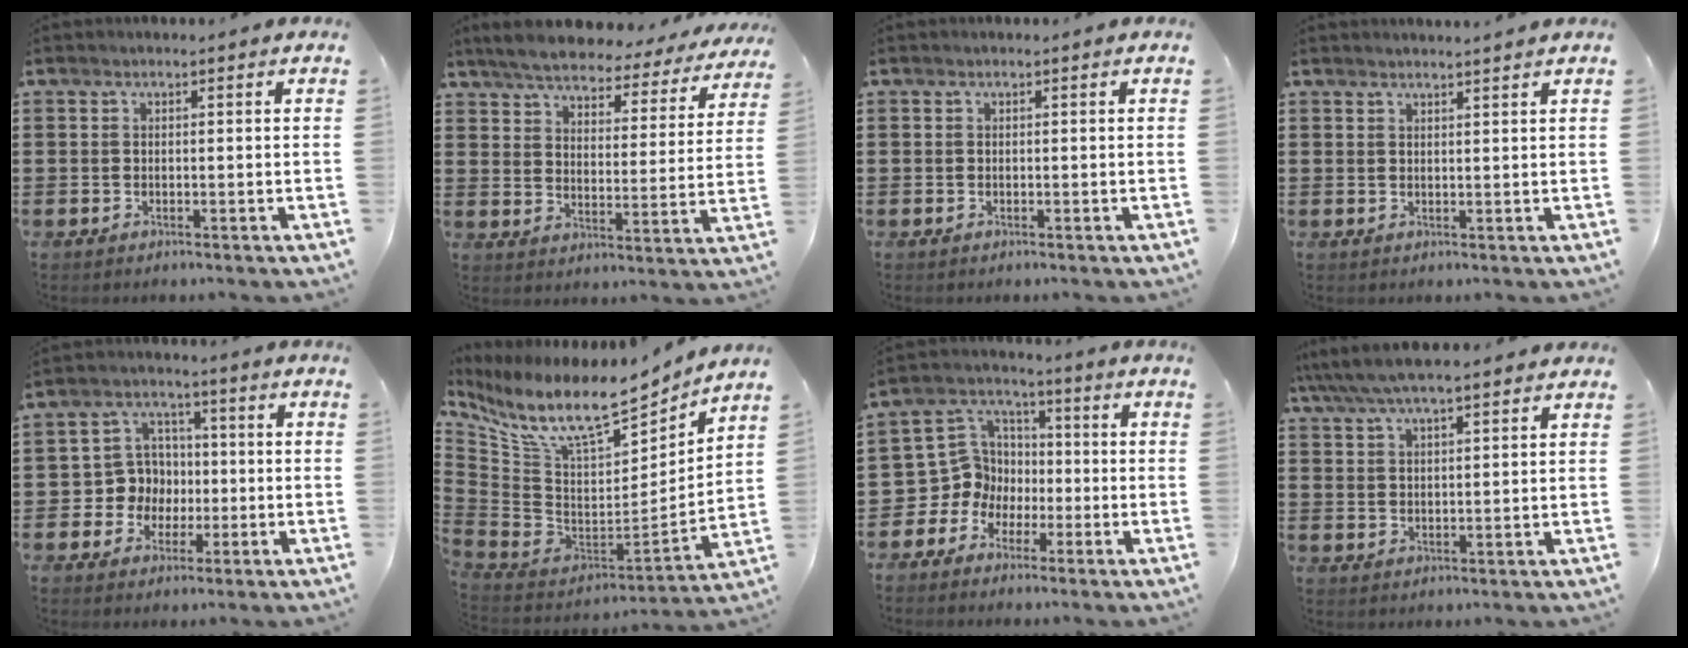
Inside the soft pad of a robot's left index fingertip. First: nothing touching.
{"total": 5.3, "force": [5.1, 0.6, 1.1], "torque": [-0.050, -0.034, 0.086]}
{"total": 0.0}
{"total": 1.6, "force": [1.5, -0.4, 0.3], "torque": [-0.007, -0.001, 0.030]}
{"total": 6.4, "force": [-0.4, 6.2, 1.5], "torque": [-0.052, 0.018, -0.005]}
{"total": 11.3, "force": [7.8, 3.1, 7.5], "torque": [-0.169, -0.064, 0.133]}
{"total": 8.0, "force": [-1.4, 7.7, 1.7], "torque": [-0.086, -0.001, -0.030]}
{"total": 5.8, "force": [5.3, 0.8, 2.1], "torque": [-0.059, -0.020, 0.094]}